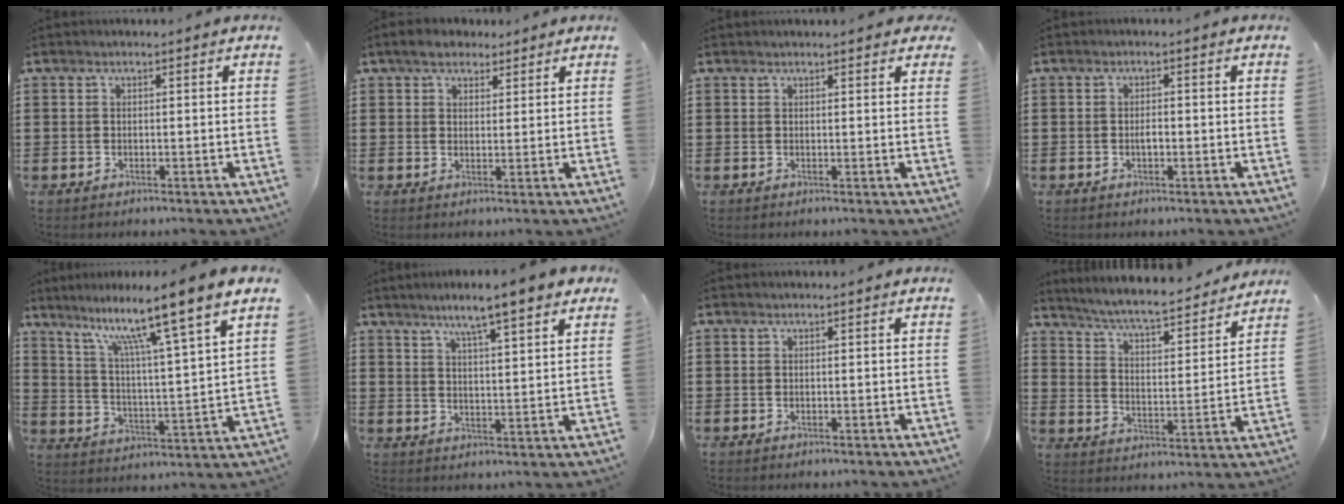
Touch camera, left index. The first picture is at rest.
{"total": 3.6, "force": [2.9, 2.0, 1.1], "torque": [-0.023, 0.007, 0.051]}
{"total": 1.2, "force": [1.1, 0.1, 0.6], "torque": [-0.013, 0.002, 0.020]}
{"total": 1.5, "force": [-0.3, 0.5, 1.4], "torque": [-0.028, 0.001, -0.004]}
{"total": 10.8, "force": [8.3, -0.9, 6.8], "torque": [-0.147, -0.060, 0.124]}
{"total": 6.2, "force": [4.9, 0.1, 3.9], "torque": [-0.085, -0.015, 0.079]}
{"total": 0.0}
{"total": 5.9, "force": [5.5, -0.2, 2.0], "torque": [-0.062, -0.040, 0.089]}